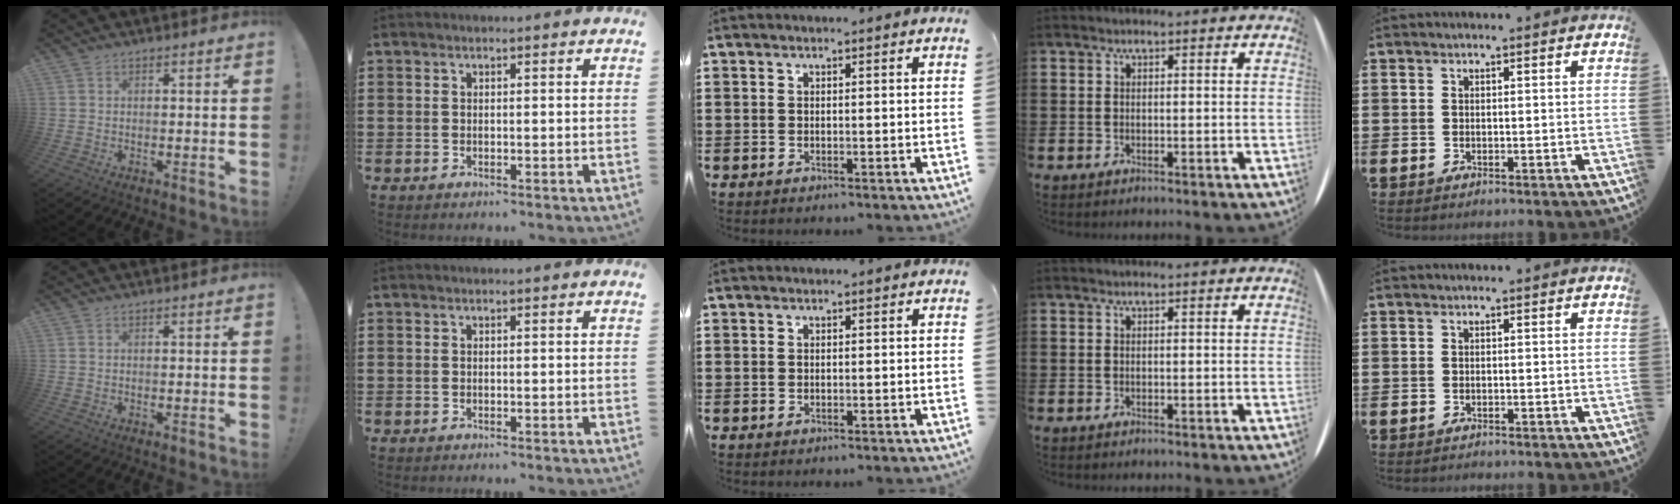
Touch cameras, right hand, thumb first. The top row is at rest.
{}